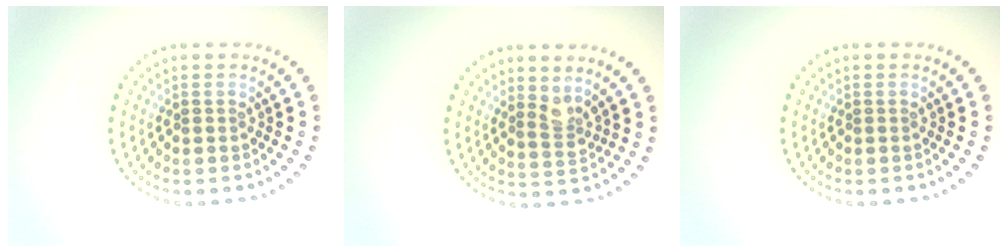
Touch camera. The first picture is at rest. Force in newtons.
{"total": 2.0, "press": 1.5, "slide": 1.3}
{"total": 0.0}